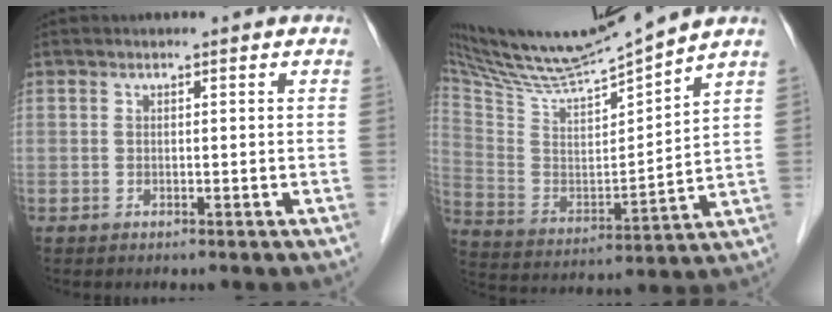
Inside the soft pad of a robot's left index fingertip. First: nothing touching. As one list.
[{"total": 18.3, "force": [16.7, -0.5, 7.7], "torque": [-0.146, -0.015, 0.298]}]